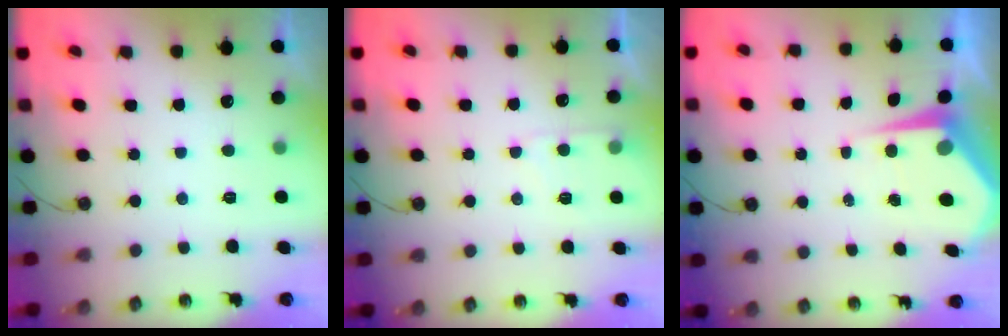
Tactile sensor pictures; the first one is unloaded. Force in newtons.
{"total": 5.4, "press": 5.3, "slide": 0.7}
{"total": 6.6, "press": 6.5, "slide": 0.9}